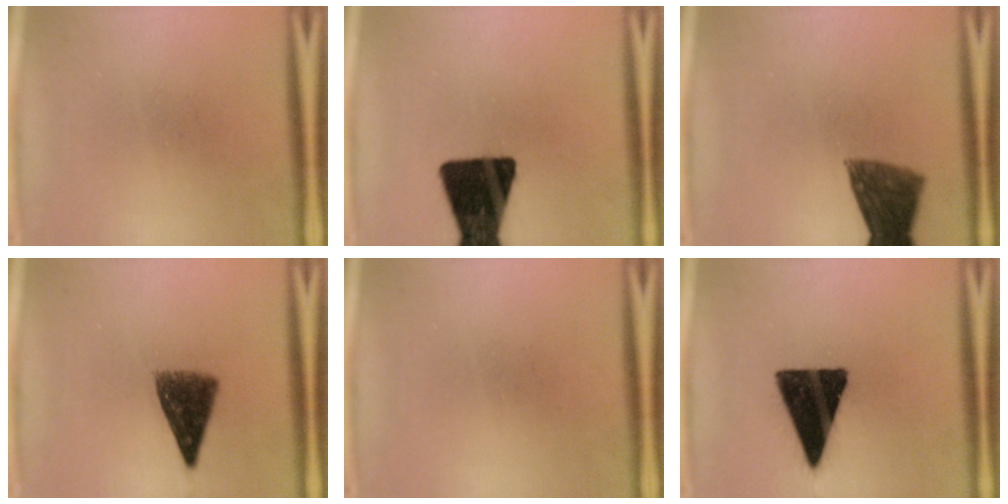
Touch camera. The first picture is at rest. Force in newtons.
{"total": 17.9}
{"total": 9.0}
{"total": 8.0}
{"total": 0.0}
{"total": 16.1}